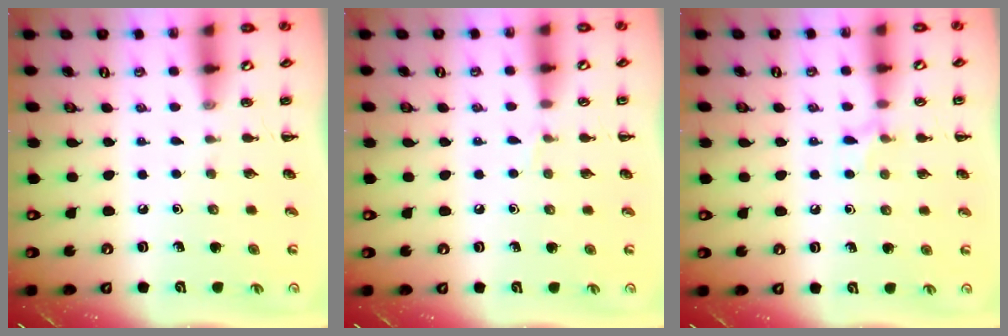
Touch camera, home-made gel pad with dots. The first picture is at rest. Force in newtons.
{"total": 3.4, "press": 3.2, "slide": 1.1}
{"total": 5.5, "press": 5.2, "slide": 2.0}